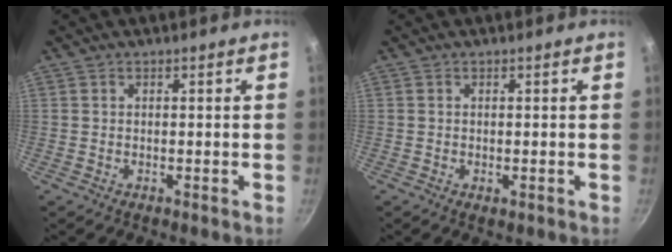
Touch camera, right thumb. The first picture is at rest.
{"total": 0.9, "force": [-0.1, 0.5, 0.7], "torque": [-0.010, -0.002, -0.002]}